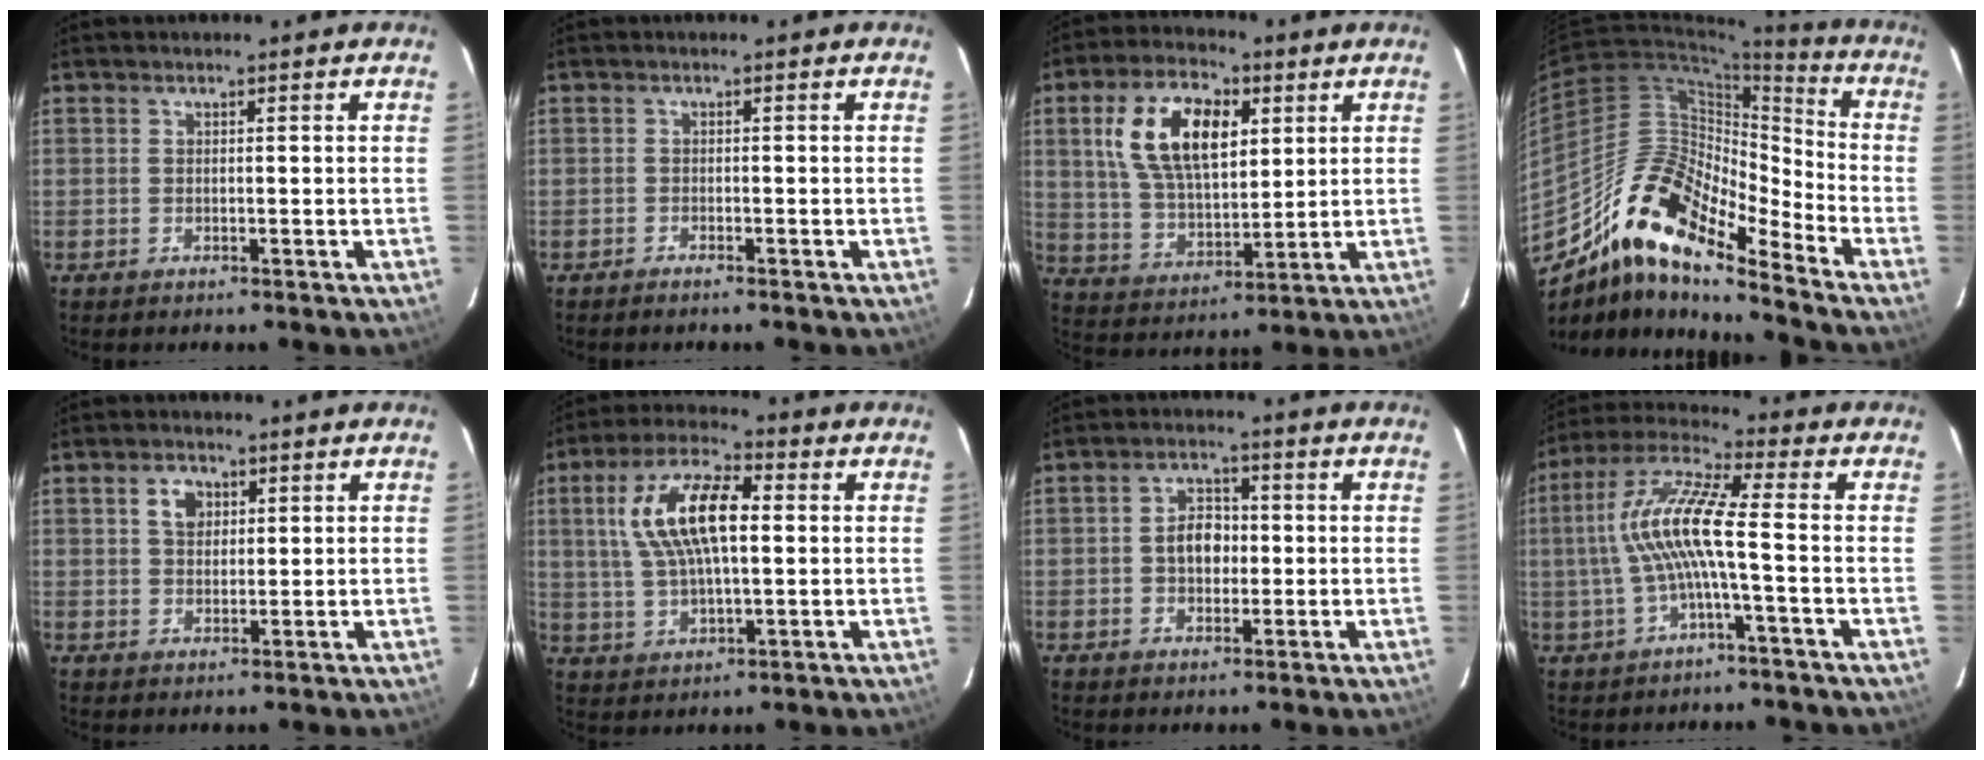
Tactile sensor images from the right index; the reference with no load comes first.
{"total": 1.0, "force": [-0.9, 0.1, 0.3], "torque": [-0.012, 0.000, -0.020]}
{"total": 15.5, "force": [5.0, 8.2, 12.2], "torque": [-0.231, 0.023, 0.099]}
{"total": 16.4, "force": [-12.7, 3.7, 9.7], "torque": [-0.157, 0.001, -0.251]}
{"total": 4.0, "force": [1.5, 2.8, 2.3], "torque": [-0.035, 0.012, 0.029]}
{"total": 14.0, "force": [2.5, 5.6, 12.6], "torque": [-0.246, 0.021, 0.048]}
{"total": 5.5, "force": [-0.3, 4.0, 3.9], "torque": [-0.067, 0.016, -0.001]}
{"total": 11.6, "force": [-1.1, 1.1, 11.5], "torque": [-0.234, 0.015, -0.023]}